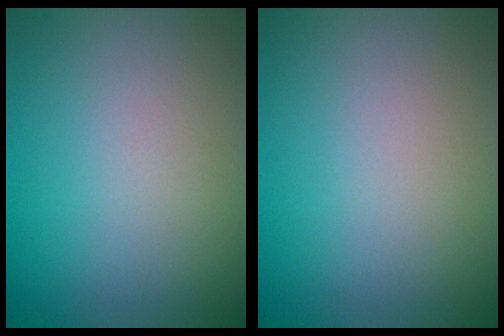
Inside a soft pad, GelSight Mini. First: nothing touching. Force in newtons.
{"total": 0.0}